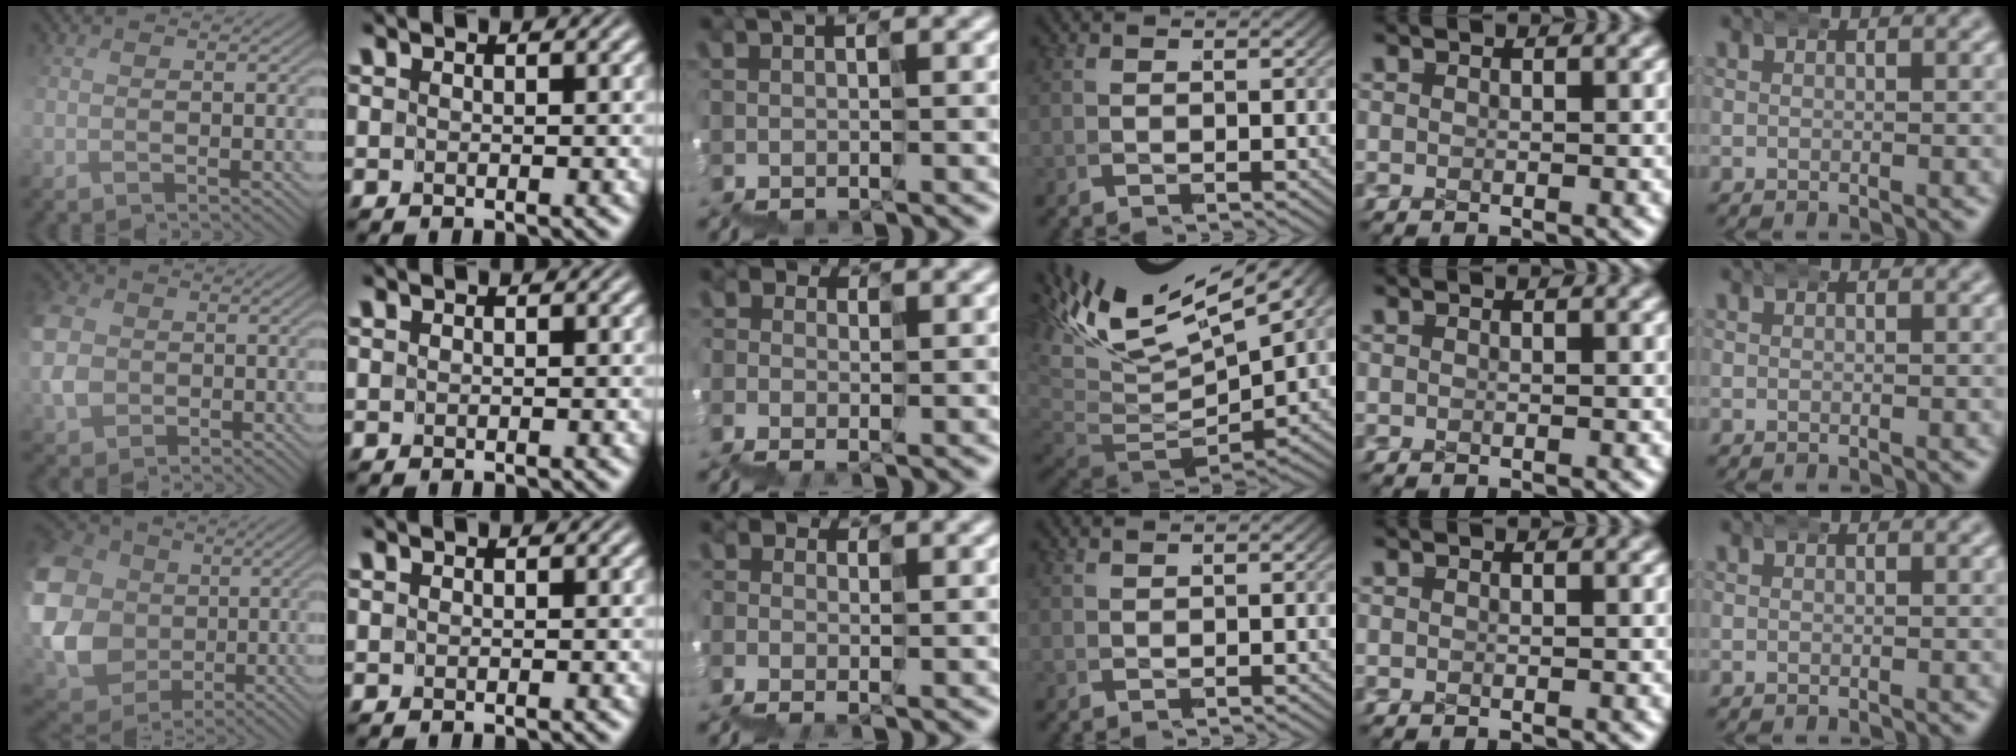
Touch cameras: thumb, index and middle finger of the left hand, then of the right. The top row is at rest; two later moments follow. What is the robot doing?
{"motion": "wrap", "object": "ethernet cable"}